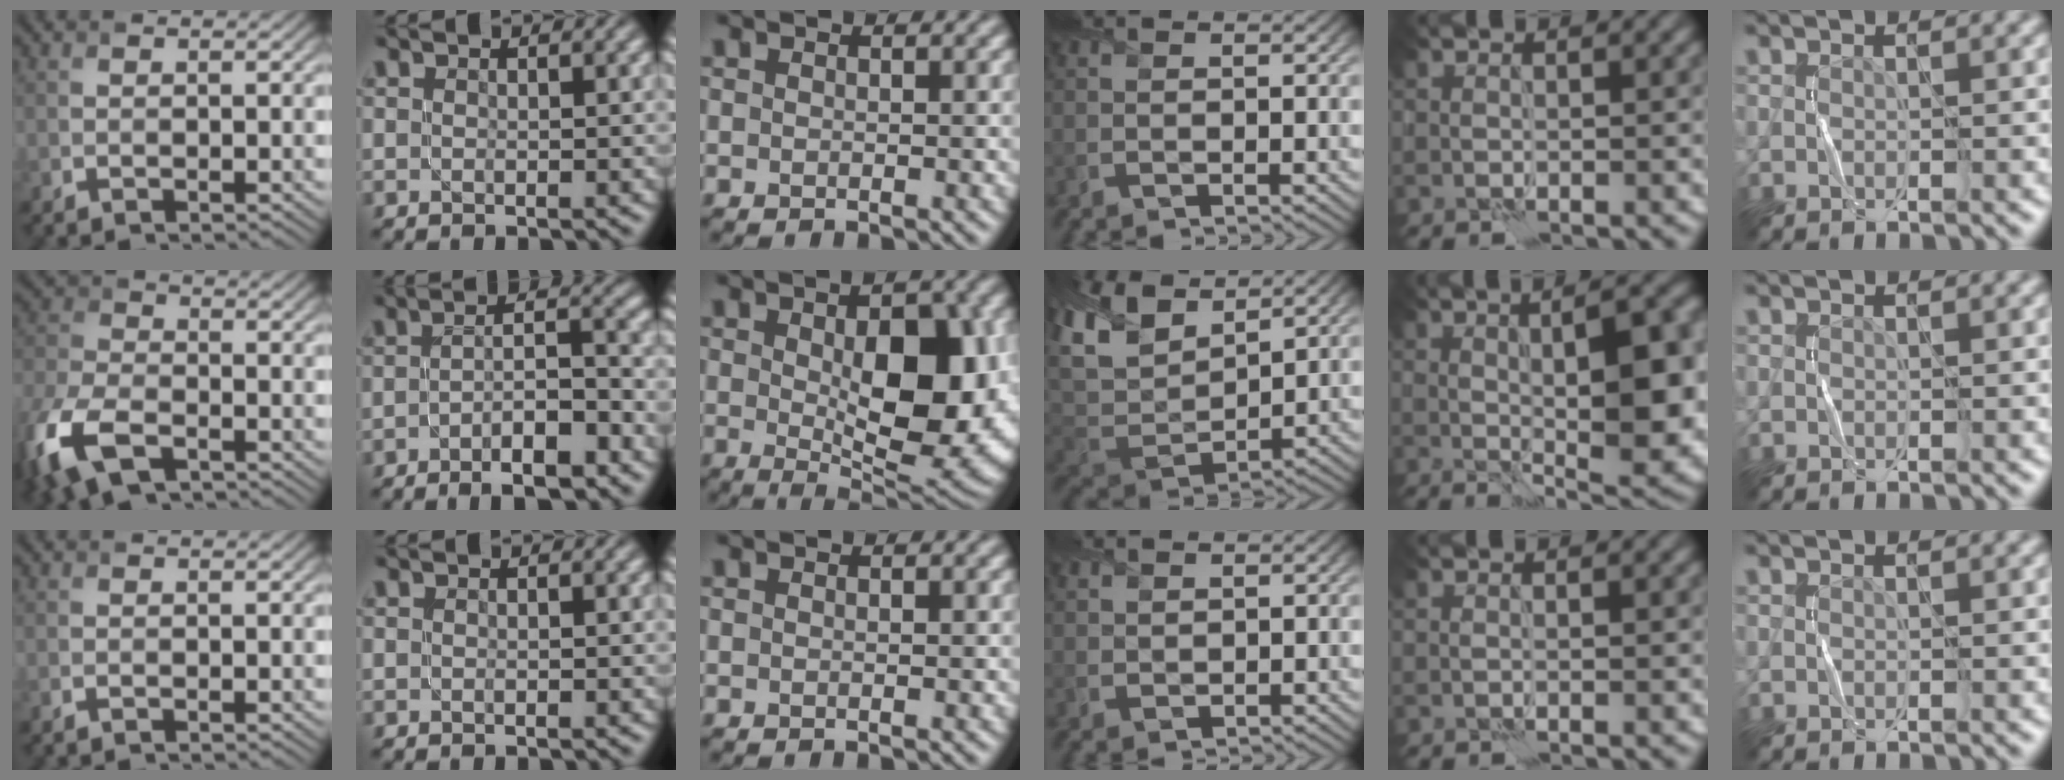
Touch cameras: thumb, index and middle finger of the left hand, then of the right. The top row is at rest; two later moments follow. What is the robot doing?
{"motion": "fold", "object": "shorts"}